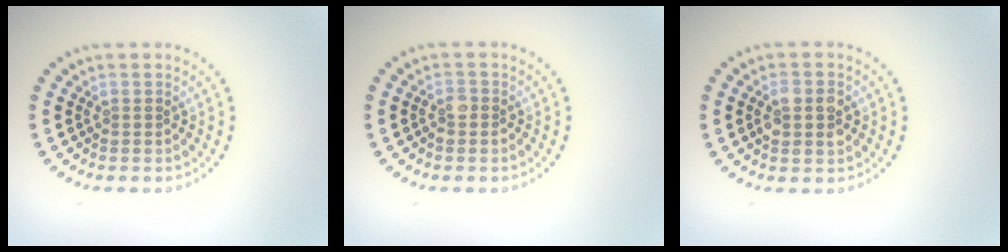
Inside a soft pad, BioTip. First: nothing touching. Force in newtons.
{"total": 1.0, "press": 0.9, "slide": 0.4}
{"total": 2.8, "press": 2.8, "slide": 0.3}